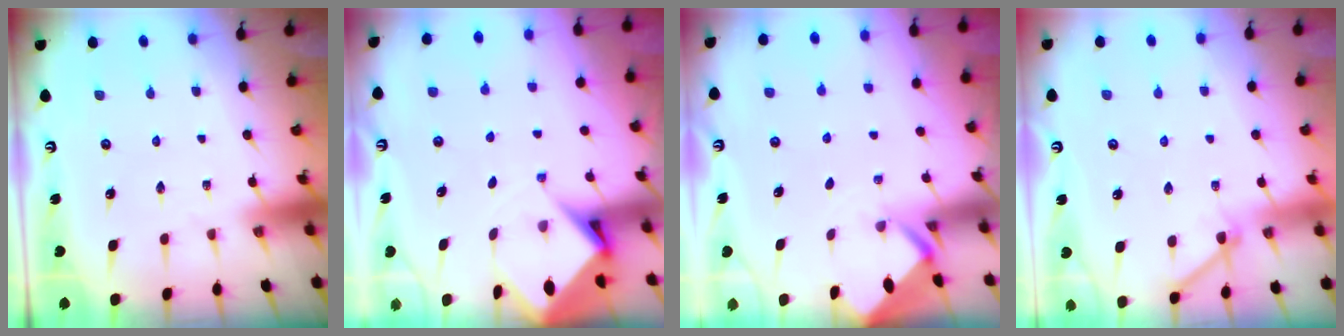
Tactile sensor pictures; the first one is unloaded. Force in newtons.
{"total": 6.2, "press": 6.2, "slide": 0.5}
{"total": 2.2, "press": 2.2, "slide": 0.2}
{"total": 3.3, "press": 3.3, "slide": 0.5}